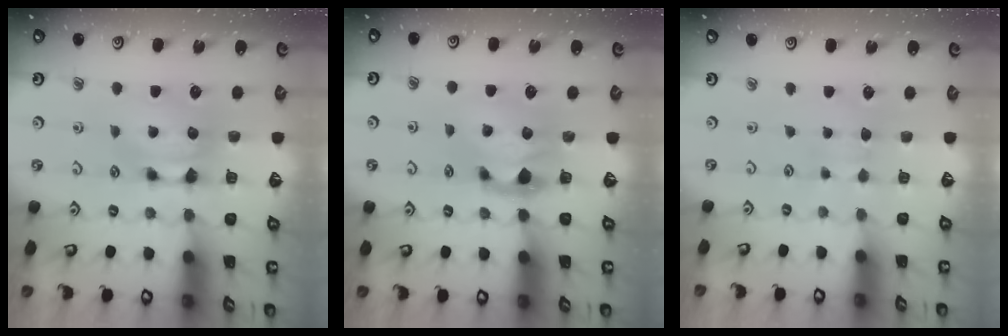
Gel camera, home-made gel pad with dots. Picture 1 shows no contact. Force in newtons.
{"total": 1.2, "press": 0.1, "slide": 1.2}
{"total": 2.8, "press": 2.8, "slide": 0.2}